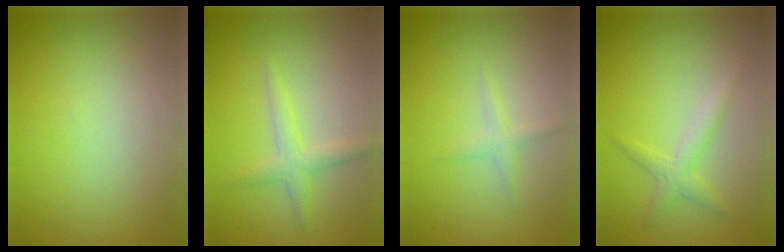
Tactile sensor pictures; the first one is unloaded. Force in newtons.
{"total": 2.1, "press": 2.1, "slide": 0.1}
{"total": 1.1, "press": 1.1, "slide": 0.0}
{"total": 1.8, "press": 1.8, "slide": 0.1}